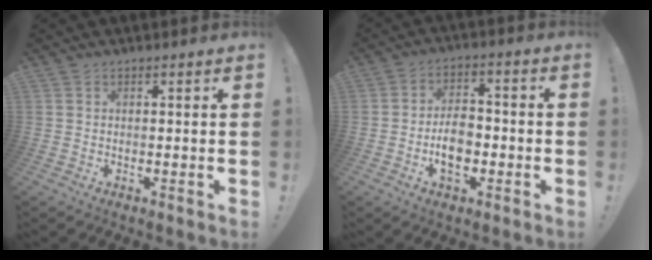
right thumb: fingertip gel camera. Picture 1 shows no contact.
{"total": 8.9, "force": [-2.4, 5.8, 6.3], "torque": [-0.100, 0.005, -0.043]}